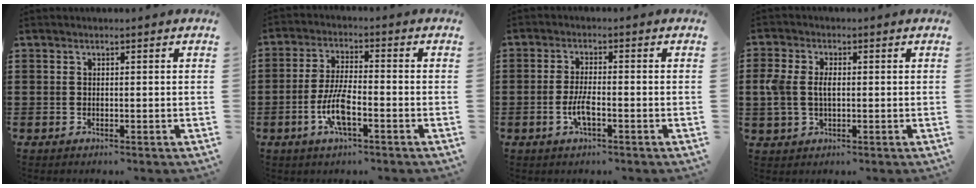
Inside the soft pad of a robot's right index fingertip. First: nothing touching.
{"total": 6.9, "force": [-2.7, 1.9, 6.1], "torque": [-0.134, -0.010, -0.053]}
{"total": 3.6, "force": [-1.4, 0.8, 3.3], "torque": [-0.077, -0.008, -0.030]}
{"total": 4.2, "force": [0.2, 2.8, 3.2], "torque": [-0.082, 0.005, -0.004]}